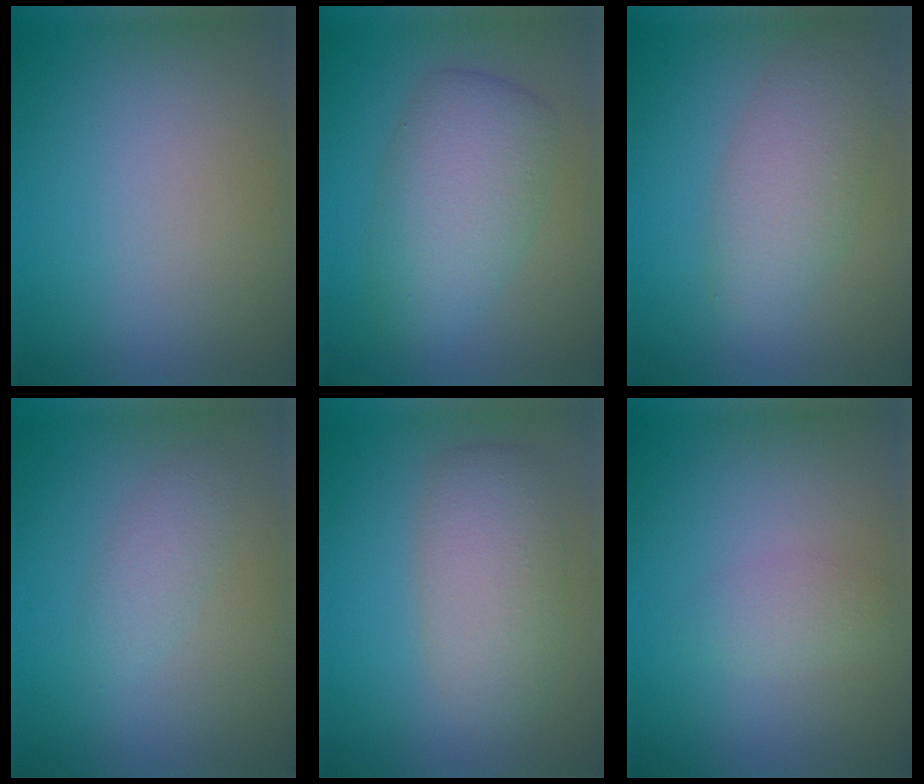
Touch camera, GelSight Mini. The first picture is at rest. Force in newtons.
{"total": 5.8, "press": 5.8, "slide": 0.1}
{"total": 4.1, "press": 4.1, "slide": 0.3}
{"total": 1.8, "press": 1.8, "slide": 0.1}
{"total": 4.4, "press": 4.4, "slide": 0.4}
{"total": 1.5, "press": 1.5, "slide": 0.0}